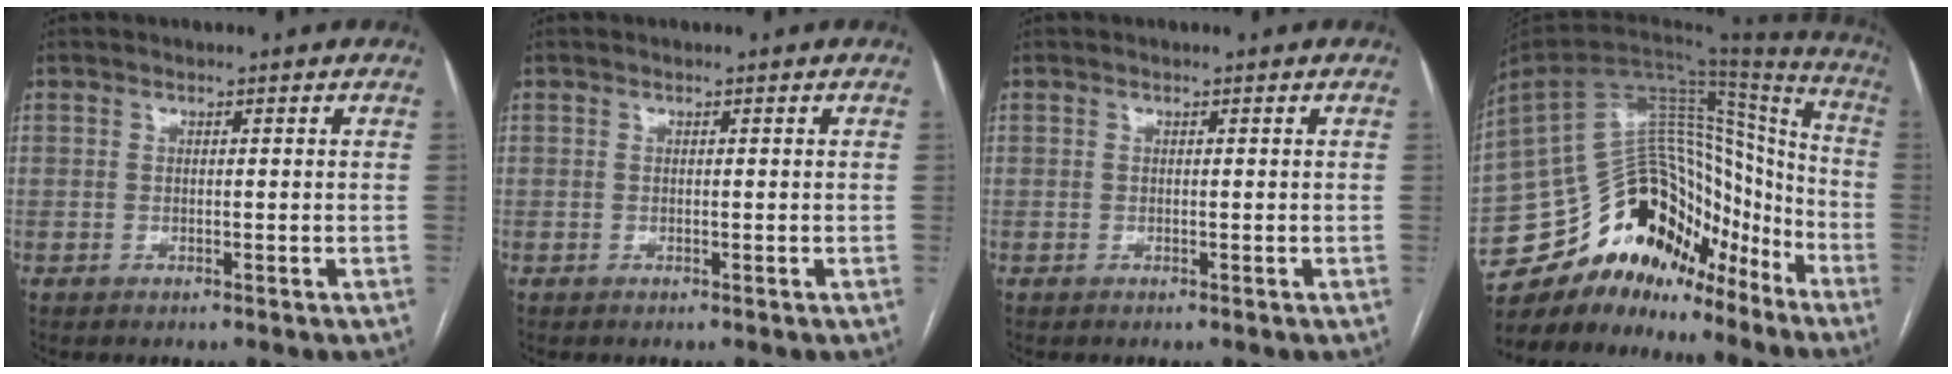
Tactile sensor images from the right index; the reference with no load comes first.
{"total": 0.0}
{"total": 0.0}
{"total": 22.7, "force": [-16.5, 11.3, 10.8], "torque": [-0.206, 0.057, -0.266]}